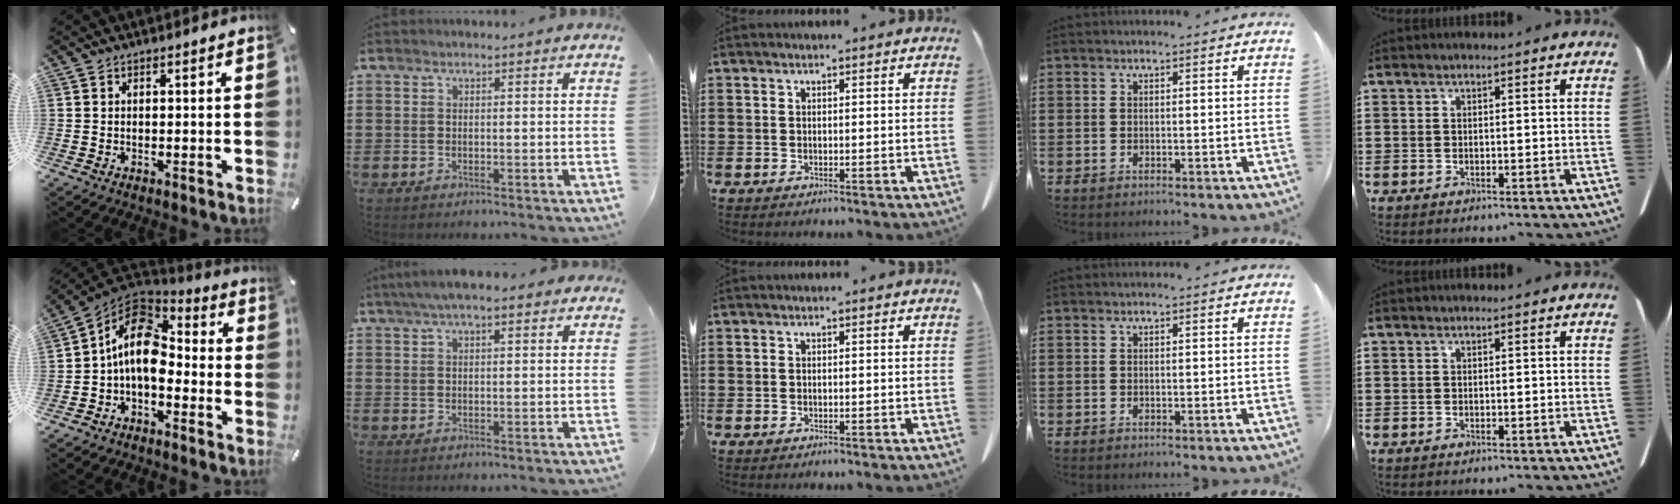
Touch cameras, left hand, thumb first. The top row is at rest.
{"thumb": {"total": 12.0, "force": [-1.8, 8.1, 8.8], "torque": [-0.168, 0.016, -0.035]}, "index": {"total": 3.7, "force": [2.4, 1.1, 2.7], "torque": [-0.056, 0.009, 0.042]}}